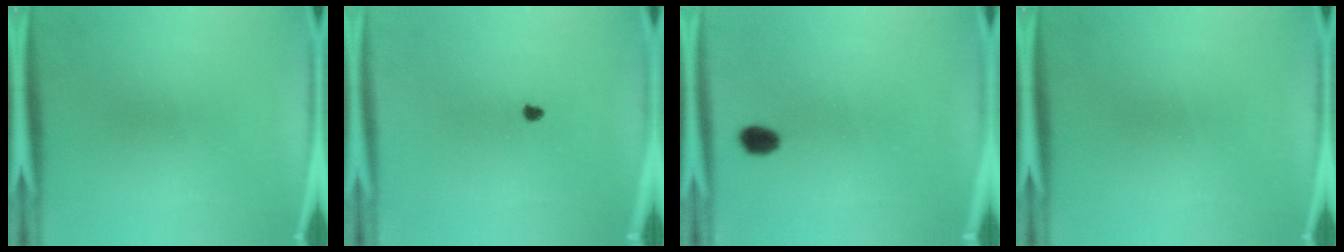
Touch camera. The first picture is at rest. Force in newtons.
{"total": 1.0}
{"total": 3.2}
{"total": 0.0}